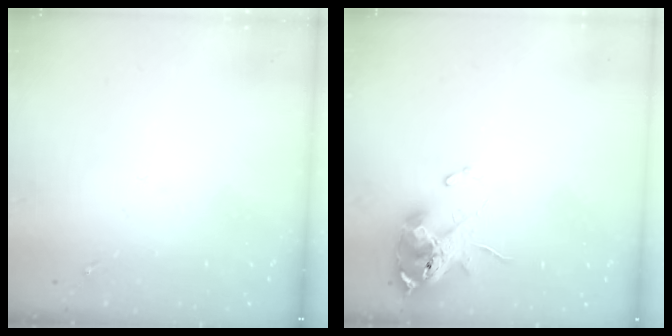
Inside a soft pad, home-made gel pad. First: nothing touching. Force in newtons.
{"total": 11.2, "press": 11.2, "slide": 1.3}